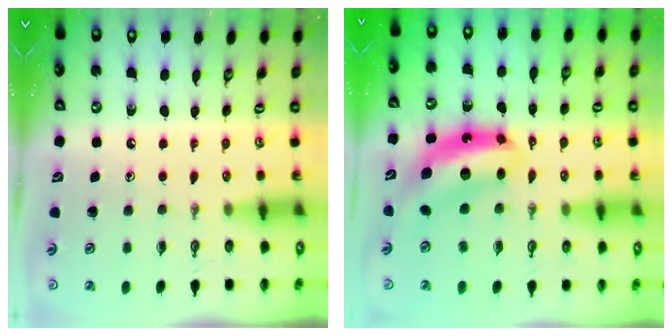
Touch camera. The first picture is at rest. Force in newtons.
{"total": 7.4, "press": 7.4, "slide": 0.7}